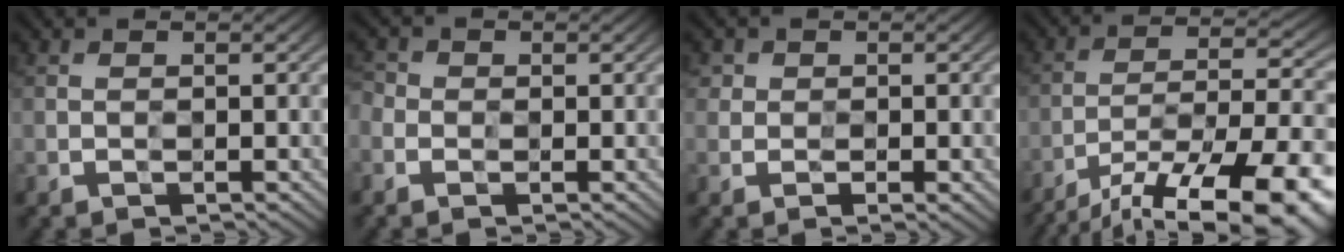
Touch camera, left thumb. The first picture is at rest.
{"total": 2.7, "force": [-1.0, 2.2, 1.2], "torque": [-0.039, -0.002, -0.028]}
{"total": 1.7, "force": [0.3, 1.7, 0.3], "torque": [-0.005, -0.004, 0.001]}
{"total": 18.9, "force": [-15.0, 5.2, 10.3], "torque": [-0.141, -0.013, -0.214]}